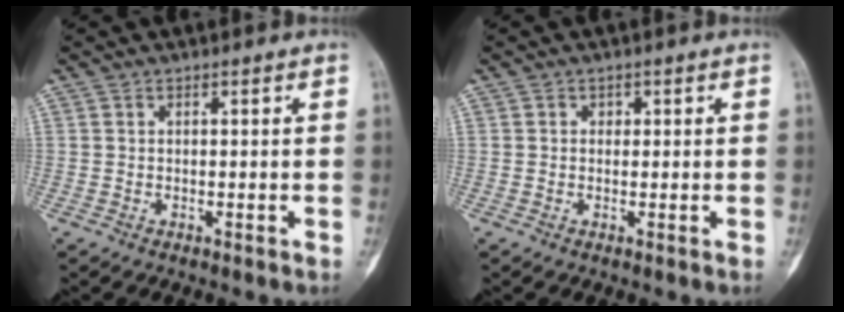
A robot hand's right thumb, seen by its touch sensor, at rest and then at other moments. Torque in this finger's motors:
{"motor_torque": [-0.57, 0.20, -0.23, 0.26, -0.09]}